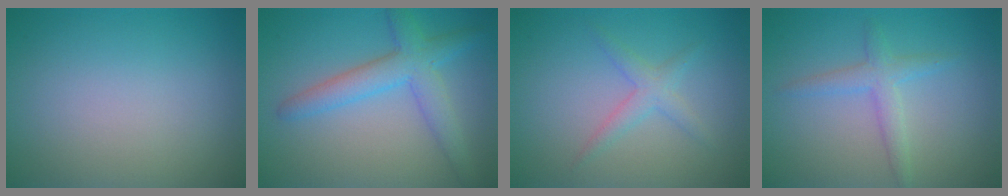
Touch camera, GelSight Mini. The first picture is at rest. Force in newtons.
{"total": 4.4, "press": 4.4, "slide": 0.0}
{"total": 1.9, "press": 1.9, "slide": 0.1}
{"total": 2.2, "press": 2.2, "slide": 0.1}